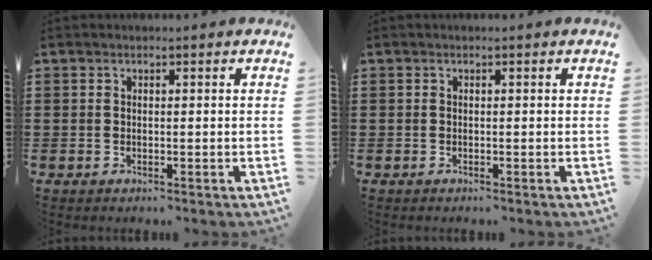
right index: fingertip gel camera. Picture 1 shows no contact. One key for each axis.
{"total": 0.0}